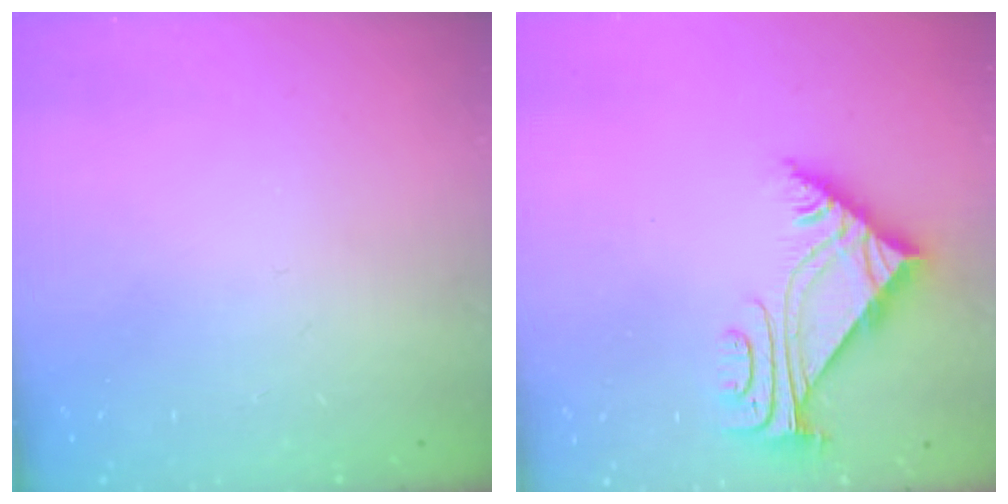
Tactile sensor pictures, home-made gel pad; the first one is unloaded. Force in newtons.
{"total": 5.5, "press": 5.4, "slide": 0.9}